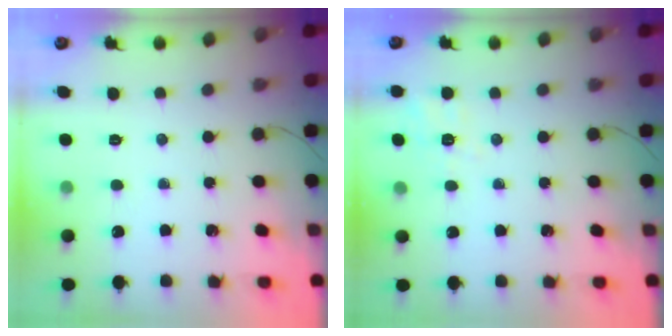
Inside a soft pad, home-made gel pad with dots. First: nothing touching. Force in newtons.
{"total": 2.4, "press": 1.0, "slide": 2.2}